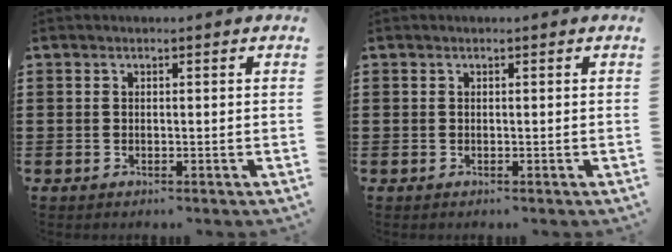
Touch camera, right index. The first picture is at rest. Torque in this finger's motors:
{"motor_torque": [-0.08, 0.00, 0.01, -0.01]}